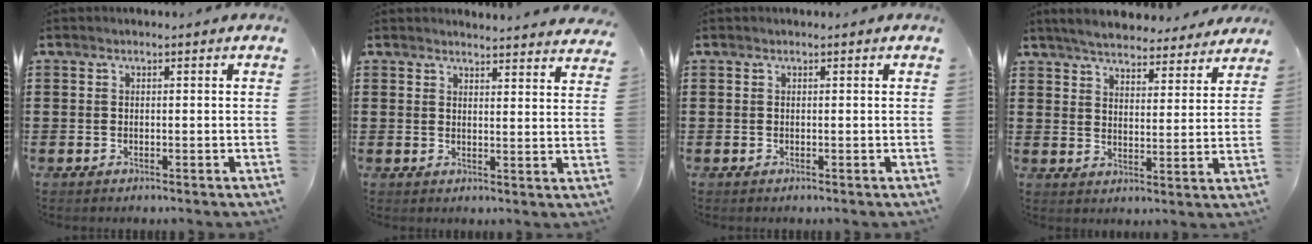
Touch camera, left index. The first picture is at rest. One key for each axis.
{"total": 3.2, "fx": 3.2, "fy": -0.3, "fz": 0.1, "tx": -0.004, "ty": -0.019, "tz": 0.058}
{"total": 0.0}
{"total": 5.3, "fx": 5.2, "fy": 0.3, "fz": 0.9, "tx": -0.042, "ty": -0.027, "tz": 0.092}